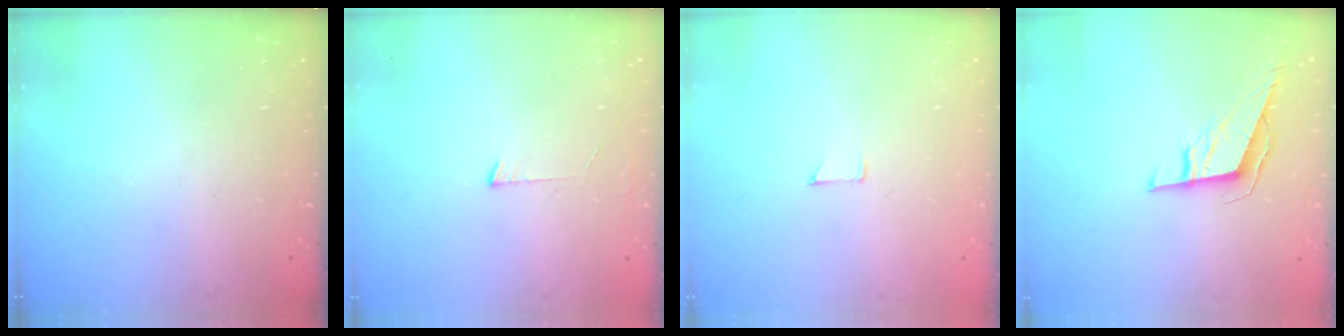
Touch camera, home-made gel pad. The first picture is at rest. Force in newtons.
{"total": 3.0, "press": 3.0, "slide": 0.3}
{"total": 3.6, "press": 3.6, "slide": 0.3}
{"total": 6.9, "press": 6.3, "slide": 2.8}